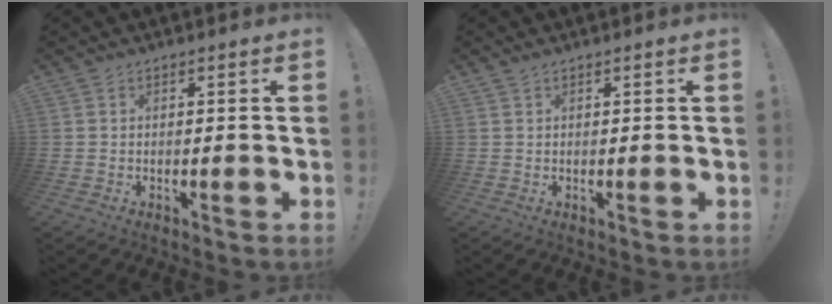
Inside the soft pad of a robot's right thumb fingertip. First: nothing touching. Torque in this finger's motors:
{"motor_torque": [0.12, -0.29, -0.03, 0.04, -0.01]}